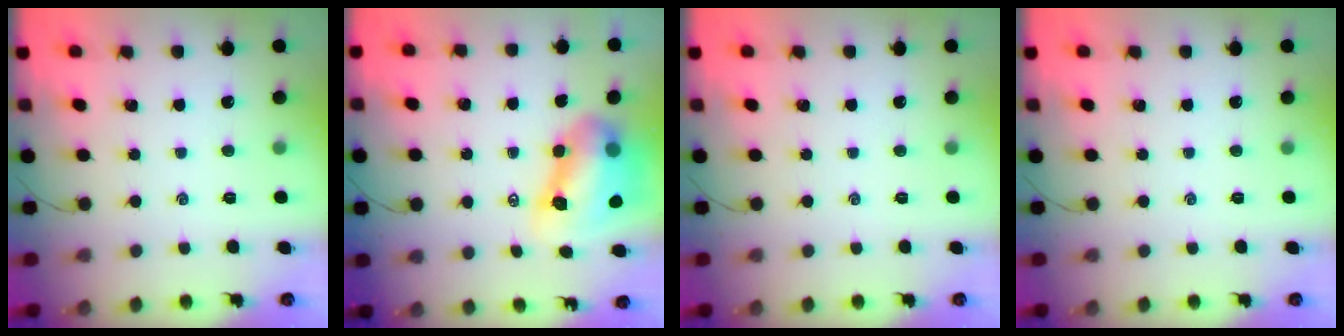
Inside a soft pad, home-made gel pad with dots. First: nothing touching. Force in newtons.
{"total": 11.9, "press": 11.4, "slide": 3.4}
{"total": 0.0}
{"total": 0.0}